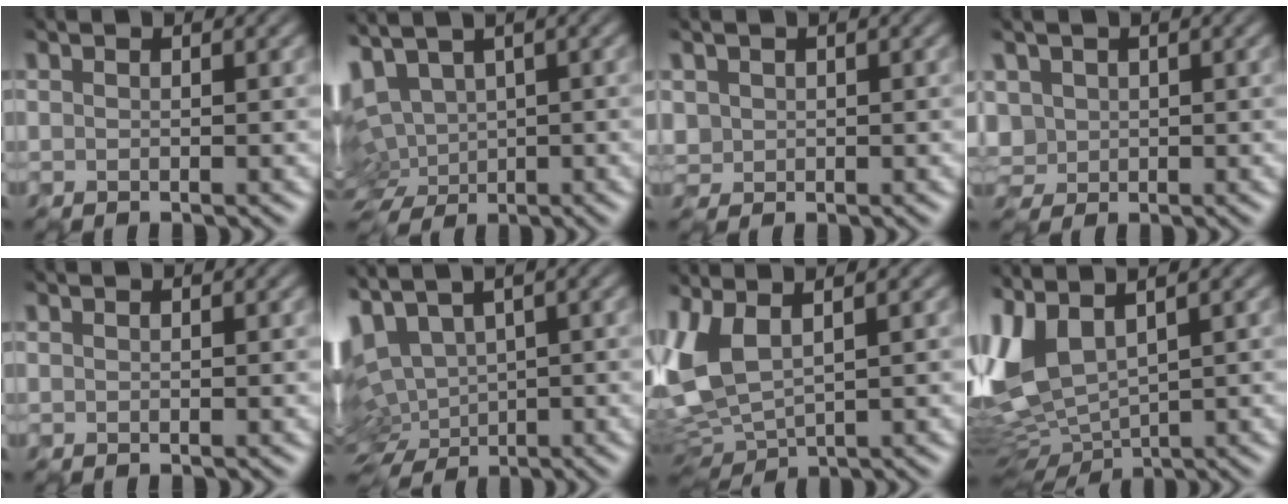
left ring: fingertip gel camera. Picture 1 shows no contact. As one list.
[{"total": 6.1, "force": [-0.6, 4.2, 4.4], "torque": [-0.088, -0.013, 0.000]}, {"total": 1.5, "force": [0.4, 1.4, 0.2], "torque": [-0.013, 0.000, 0.008]}, {"total": 3.4, "force": [0.6, 2.9, 1.5], "torque": [-0.058, 0.017, 0.018]}, {"total": 0.0}, {"total": 8.2, "force": [-0.9, 5.4, 6.0], "torque": [-0.120, -0.021, 0.012]}, {"total": 5.3, "force": [0.9, 2.6, 4.6], "torque": [-0.112, 0.005, 0.014]}, {"total": 5.6, "force": [0.1, 2.9, 4.9], "torque": [-0.107, -0.004, 0.002]}]